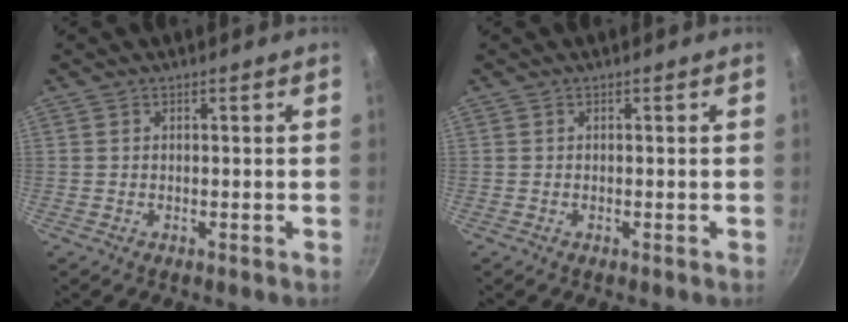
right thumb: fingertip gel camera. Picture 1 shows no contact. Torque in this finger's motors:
{"motor_torque": [0.23, 0.09, 0.15, 0.36, 0.02]}